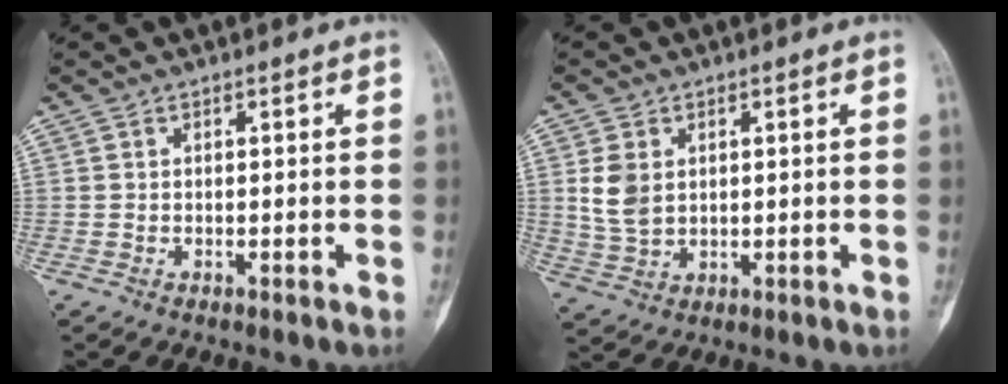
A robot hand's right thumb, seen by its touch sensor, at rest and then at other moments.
{"total": 5.9, "force": [1.4, 4.2, 4.0], "torque": [-0.074, -0.005, 0.037]}